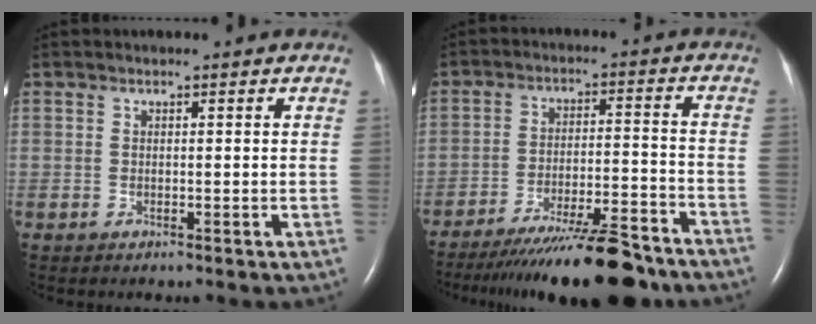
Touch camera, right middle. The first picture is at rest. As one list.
[{"total": 17.2, "force": [-14.8, 1.4, 8.7], "torque": [-0.119, -0.015, -0.225]}]